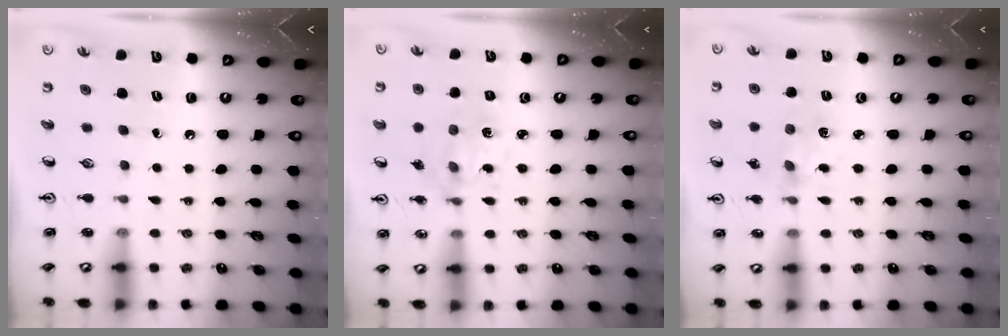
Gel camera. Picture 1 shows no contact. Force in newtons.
{"total": 2.0, "press": 2.0, "slide": 0.5}
{"total": 1.9, "press": 1.9, "slide": 0.4}